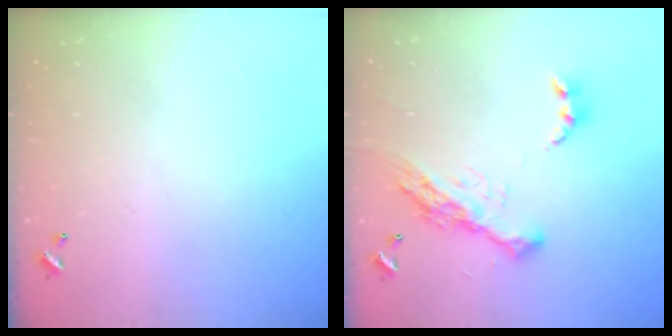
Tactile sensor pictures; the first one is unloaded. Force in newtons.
{"total": 15.6, "press": 15.5, "slide": 1.6}